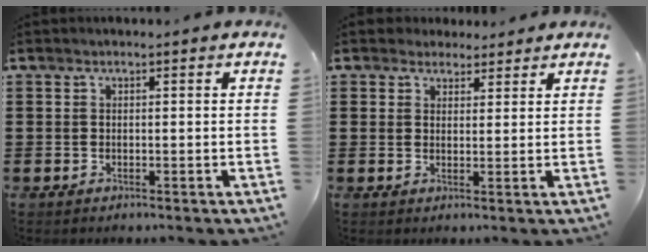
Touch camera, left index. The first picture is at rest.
{"total": 2.8, "force": [2.4, 1.5, 0.0], "torque": [-0.010, 0.008, 0.046]}